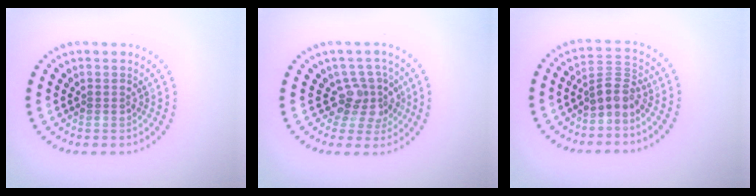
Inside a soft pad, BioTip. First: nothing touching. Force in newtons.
{"total": 3.2, "press": 2.7, "slide": 1.8}
{"total": 2.7, "press": 2.0, "slide": 1.8}